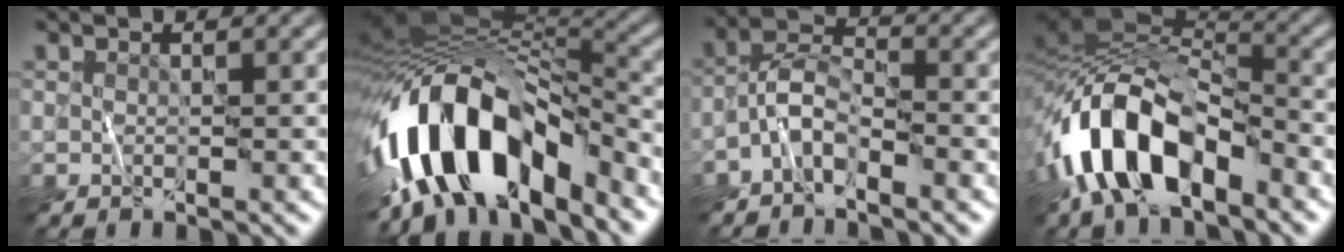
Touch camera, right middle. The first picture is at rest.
{"total": 14.8, "force": [-6.4, 7.6, 11.0], "torque": [-0.193, 0.005, -0.115]}
{"total": 3.3, "force": [-2.3, 1.2, 2.0], "torque": [-0.033, 0.014, -0.055]}
{"total": 12.2, "force": [-5.5, 6.2, 9.0], "torque": [-0.159, 0.001, -0.104]}